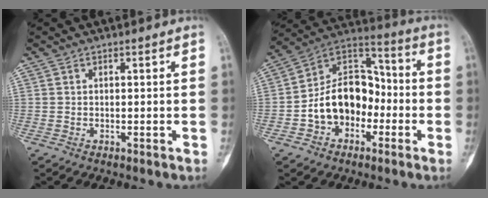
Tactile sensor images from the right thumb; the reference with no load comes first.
{"total": 15.1, "force": [-3.6, 11.0, 9.8], "torque": [-0.125, 0.053, -0.072]}